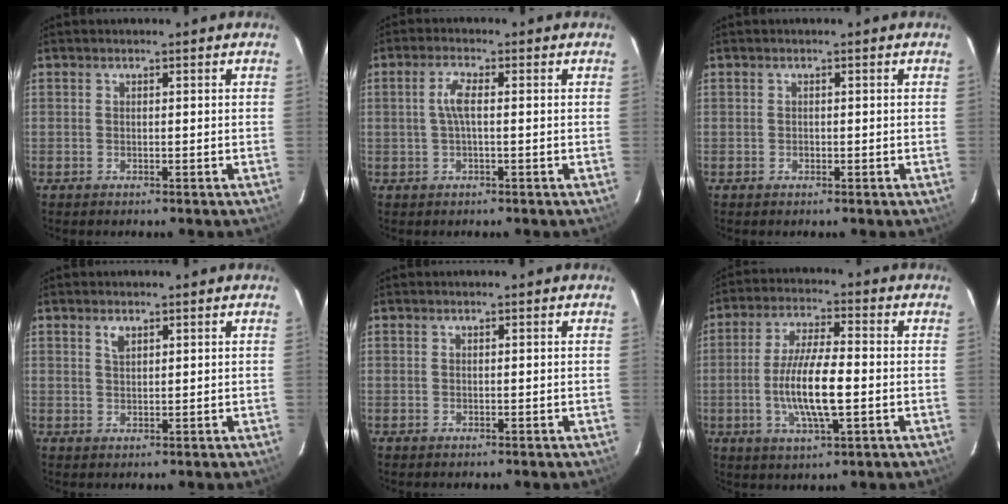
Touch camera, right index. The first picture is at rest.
{"total": 3.5, "force": [0.2, 0.8, 3.4], "torque": [-0.070, 0.005, 0.003]}
{"total": 0.5, "force": [-0.1, 0.5, 0.2], "torque": [-0.001, 0.001, -0.002]}
{"total": 1.7, "force": [1.1, 0.8, 1.0], "torque": [-0.018, 0.004, 0.020]}
{"total": 0.0}
{"total": 11.1, "force": [-2.0, 2.5, 10.6], "torque": [-0.206, -0.006, -0.038]}